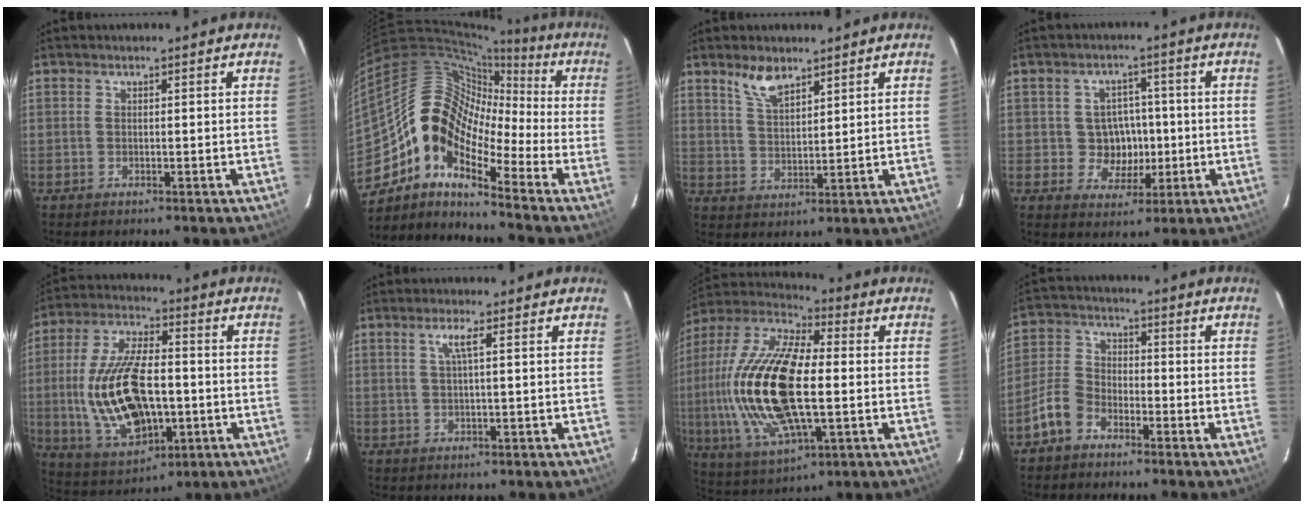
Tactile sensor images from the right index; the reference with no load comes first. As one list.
[{"total": 14.2, "force": [-6.4, 8.2, 9.7], "torque": [-0.164, 0.011, -0.142]}, {"total": 5.8, "force": [4.3, 2.2, 3.2], "torque": [-0.057, 0.002, 0.086]}, {"total": 6.4, "force": [-0.4, 6.1, 2.1], "torque": [-0.048, 0.017, 0.005]}, {"total": 19.4, "force": [-2.3, 9.5, 16.8], "torque": [-0.353, -0.004, -0.020]}, {"total": 2.2, "force": [0.6, -0.5, 2.1], "torque": [-0.038, 0.000, 0.012]}, {"total": 23.9, "force": [-1.1, 9.5, 21.9], "torque": [-0.455, -0.005, -0.023]}, {"total": 6.7, "force": [-4.5, 4.2, 2.7], "torque": [-0.064, 0.022, -0.094]}]